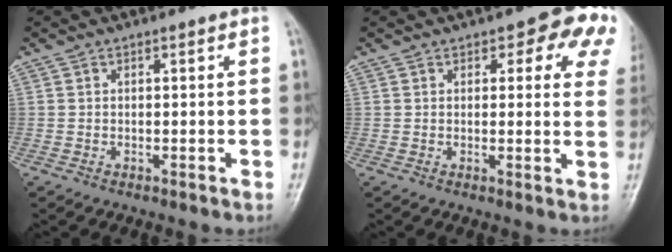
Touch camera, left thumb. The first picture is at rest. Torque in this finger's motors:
{"motor_torque": [0.62, 0.71, 0.18, -0.16, 0.04]}